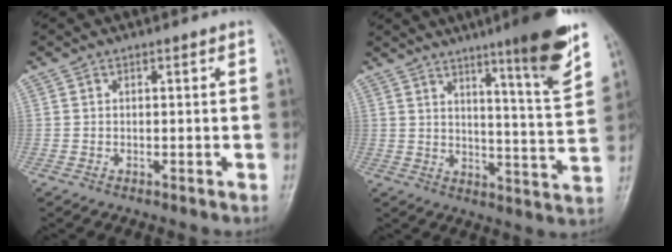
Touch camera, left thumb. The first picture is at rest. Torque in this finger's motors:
{"motor_torque": [4.48, 0.53, 1.45, -1.31, 0.31]}